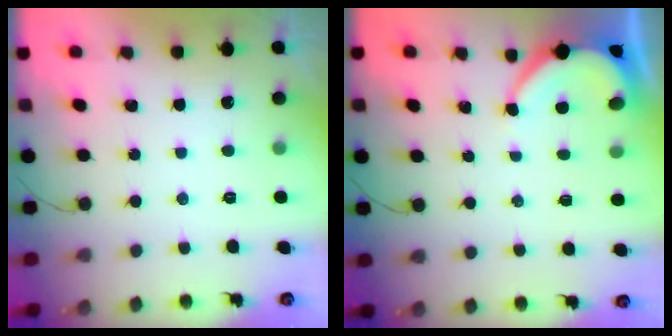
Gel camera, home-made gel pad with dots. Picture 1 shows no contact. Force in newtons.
{"total": 5.0, "press": 4.9, "slide": 0.5}